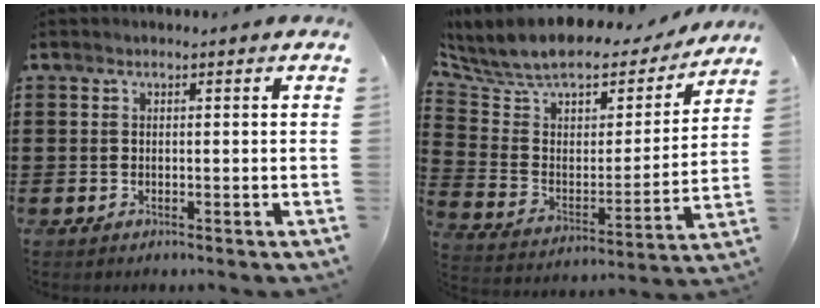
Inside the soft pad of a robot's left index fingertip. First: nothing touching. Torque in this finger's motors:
{"motor_torque": [2.14, 0.00, -0.01, -0.11]}